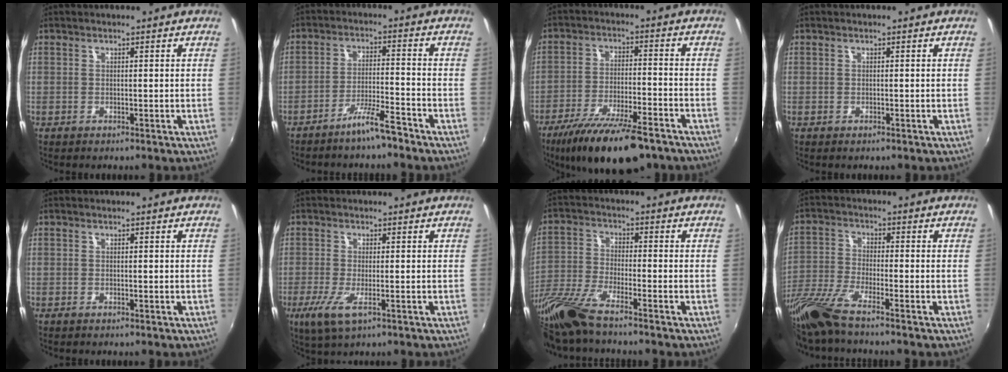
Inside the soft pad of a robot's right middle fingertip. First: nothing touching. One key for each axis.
{"total": 5.5, "fx": -4.6, "fy": 0.2, "fz": 3.0, "tx": -0.068, "ty": 0.003, "tz": -0.078}
{"total": 17.0, "fx": -12.5, "fy": 4.7, "fz": 10.5, "tx": -0.203, "ty": -0.032, "tz": -0.201}
{"total": 0.0}
{"total": 0.0}
{"total": 5.4, "fx": -2.2, "fy": 1.3, "fz": 4.8, "tx": -0.105, "ty": -0.020, "tz": -0.041}
{"total": 11.3, "fx": -9.1, "fy": 1.4, "fz": 6.5, "tx": -0.151, "ty": -0.027, "tz": -0.185}
{"total": 9.8, "fx": -8.0, "fy": 0.3, "fz": 5.7, "tx": -0.130, "ty": -0.029, "tz": -0.159}